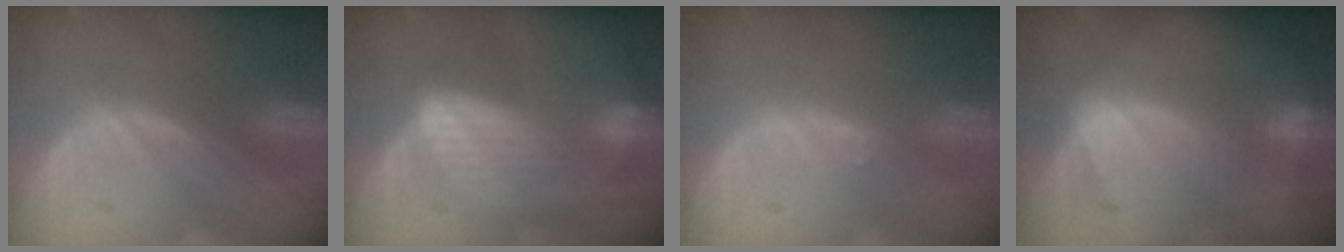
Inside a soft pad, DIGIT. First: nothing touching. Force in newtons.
{"total": 7.0, "press": 5.8, "slide": 3.8}
{"total": 0.6, "press": 0.5, "slide": 0.4}
{"total": 9.2, "press": 8.1, "slide": 4.5}